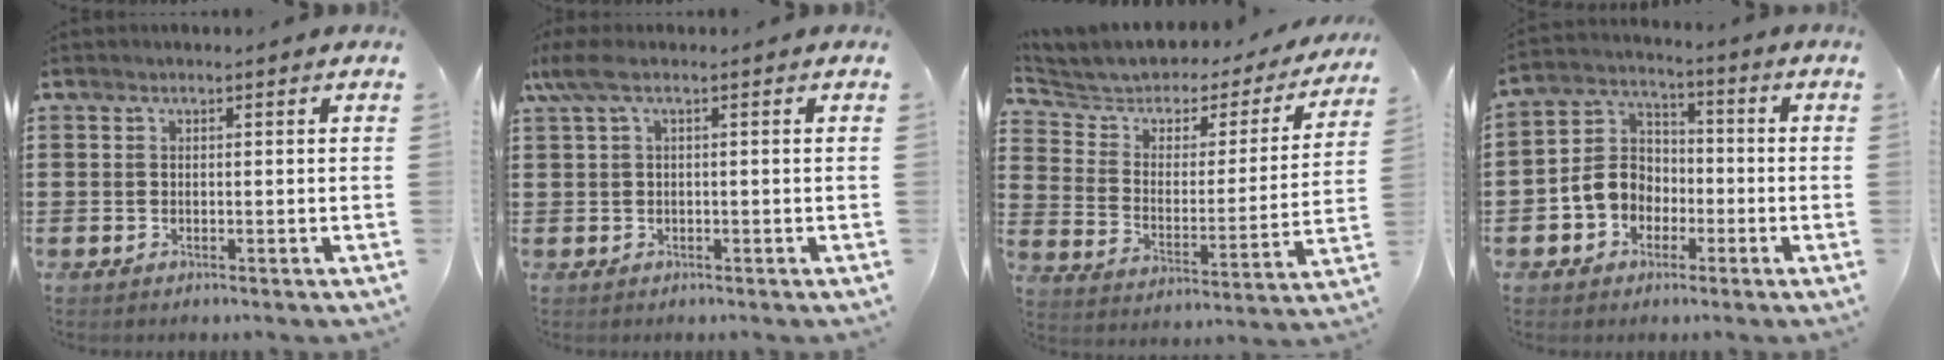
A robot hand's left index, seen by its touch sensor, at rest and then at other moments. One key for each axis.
{"total": 3.1, "fx": -0.2, "fy": 0.9, "fz": 3.0, "tx": -0.071, "ty": -0.004, "tz": -0.008}
{"total": 4.0, "fx": 3.1, "fy": 2.2, "fz": 1.2, "tx": -0.051, "ty": -0.026, "tz": 0.044}
{"total": 6.8, "fx": -2.2, "fy": 5.8, "fz": 2.8, "tx": -0.083, "ty": 0.015, "tz": -0.047}